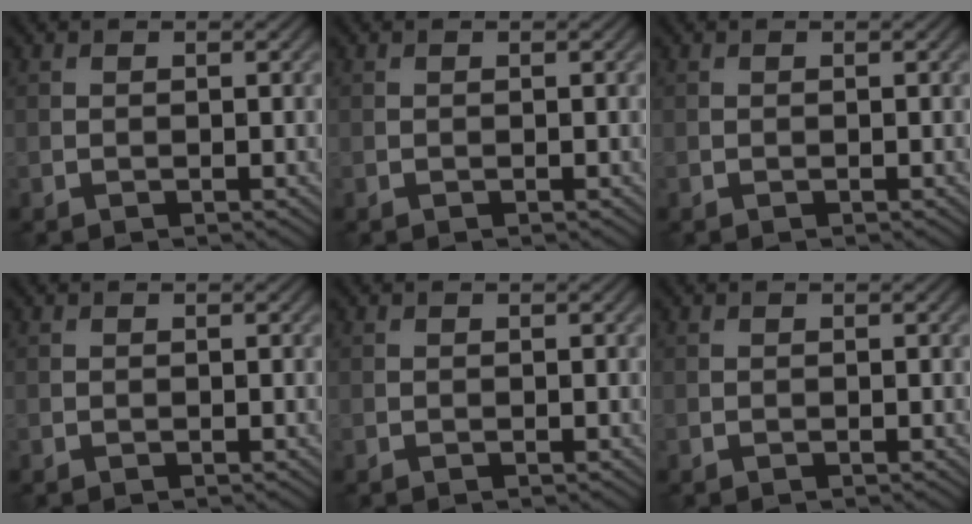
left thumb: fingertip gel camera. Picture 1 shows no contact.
{"total": 0.0}
{"total": 0.0}
{"total": 0.0}
{"total": 0.0}
{"total": 0.0}